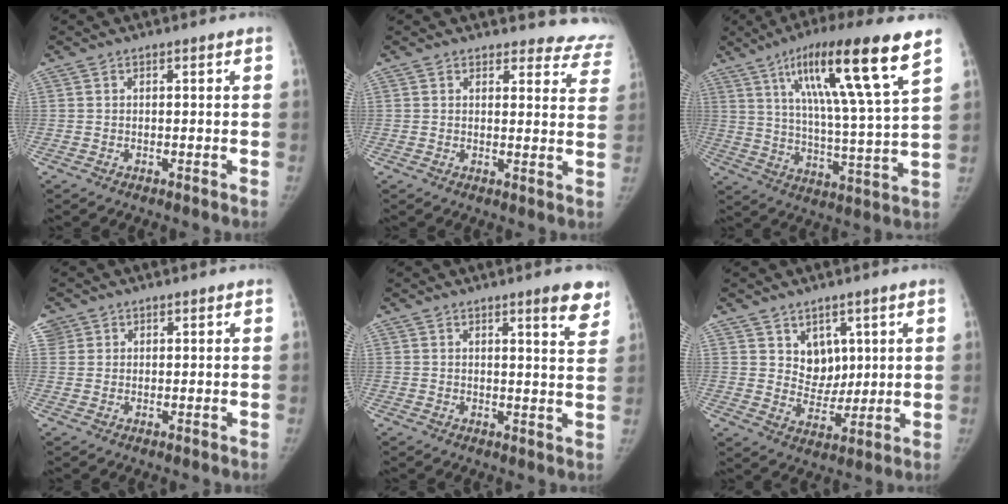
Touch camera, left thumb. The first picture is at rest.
{"total": 11.1, "force": [10.4, 4.0, 0.1], "torque": [0.062, -0.069, 0.081]}
{"total": 20.5, "force": [10.7, 2.1, 17.3], "torque": [-0.272, -0.037, 0.177]}
{"total": 2.5, "force": [1.5, 2.1, 0.0], "torque": [0.021, -0.004, 0.021]}
{"total": 6.5, "force": [4.4, 1.0, 4.7], "torque": [-0.047, -0.026, 0.055]}
{"total": 7.0, "force": [3.2, 5.4, 3.0], "torque": [-0.015, -0.025, 0.065]}